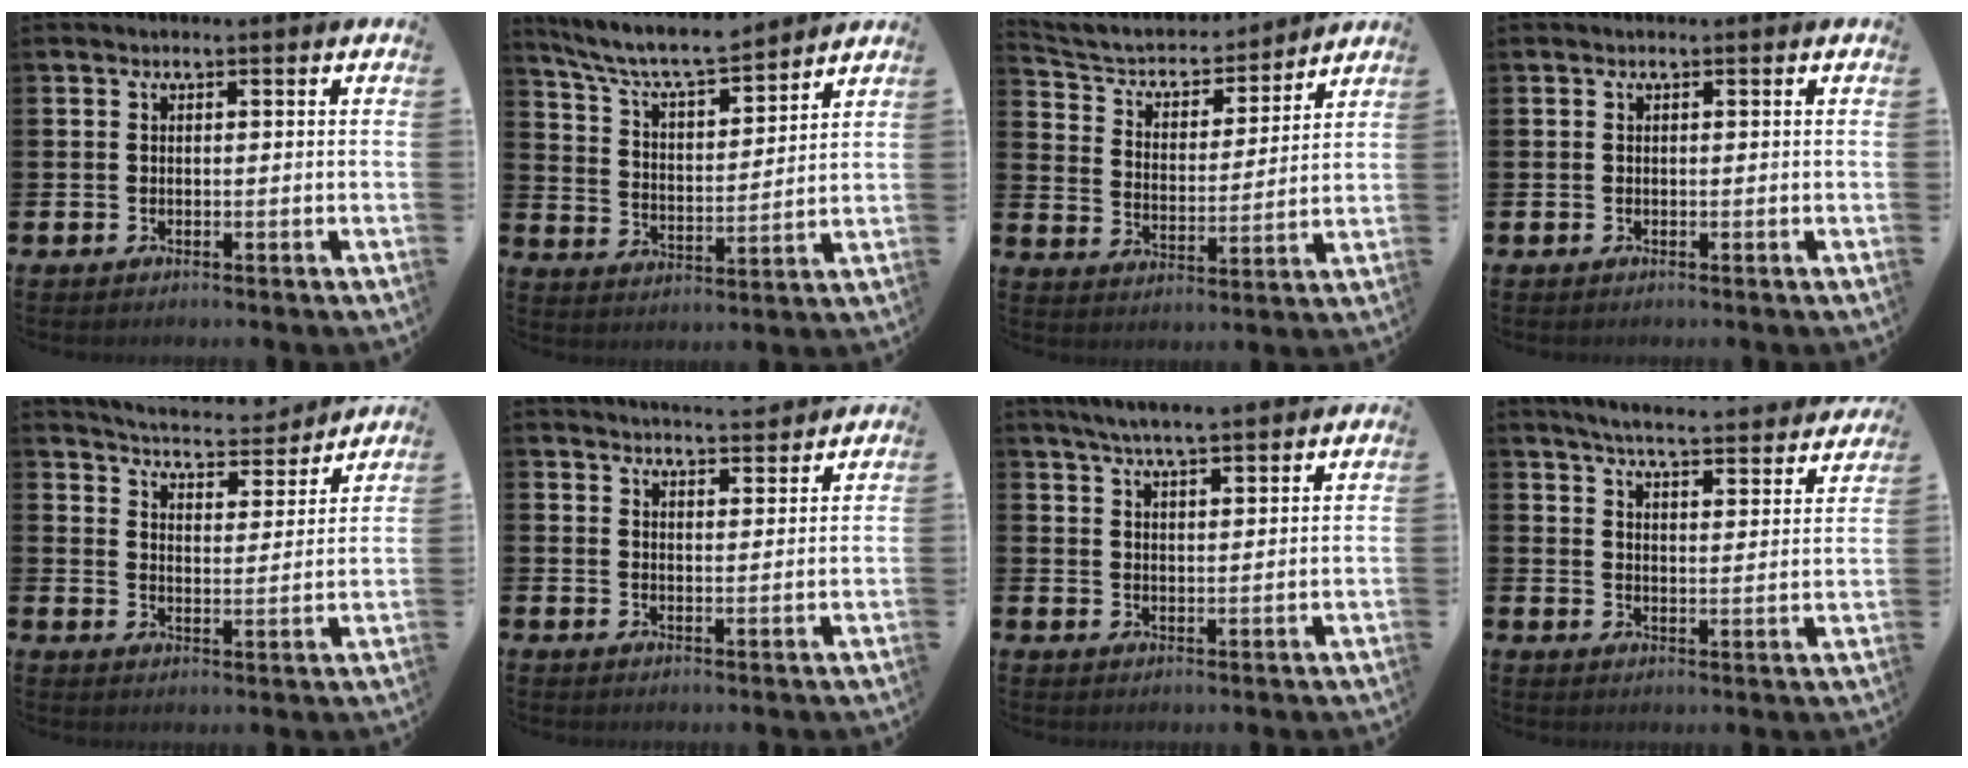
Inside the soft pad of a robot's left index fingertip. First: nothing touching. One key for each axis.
{"total": 8.0, "fx": 7.4, "fy": 1.2, "fz": 2.7, "tx": -0.087, "ty": -0.048, "tz": 0.130}
{"total": 6.0, "fx": 5.5, "fy": 2.1, "fz": 0.9, "tx": -0.056, "ty": -0.044, "tz": 0.091}
{"total": 0.0}
{"total": 5.6, "fx": 5.5, "fy": 0.6, "fz": 0.6, "tx": -0.032, "ty": -0.044, "tz": 0.094}
{"total": 4.5, "fx": 4.5, "fy": -0.1, "fz": 0.0, "tx": -0.008, "ty": -0.030, "tz": 0.081}
{"total": 5.4, "fx": 5.3, "fy": -0.1, "fz": 1.3, "tx": -0.035, "ty": -0.023, "tz": 0.094}
{"total": 5.7, "fx": 5.5, "fy": 0.1, "fz": 1.6, "tx": -0.046, "ty": -0.043, "tz": 0.091}